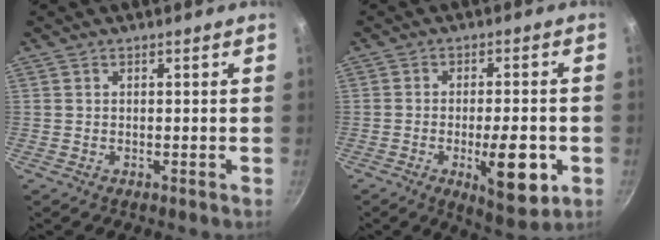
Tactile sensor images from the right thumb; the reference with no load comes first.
{"total": 11.7, "force": [-3.4, 4.1, 10.4], "torque": [-0.129, 0.004, -0.041]}